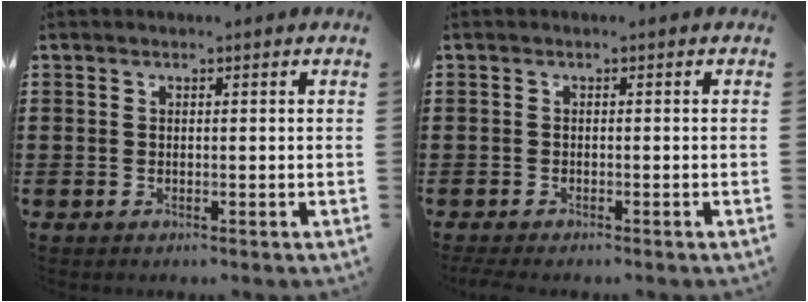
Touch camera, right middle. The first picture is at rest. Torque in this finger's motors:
{"motor_torque": [0.82, 0.56, 0.15, 0.05]}